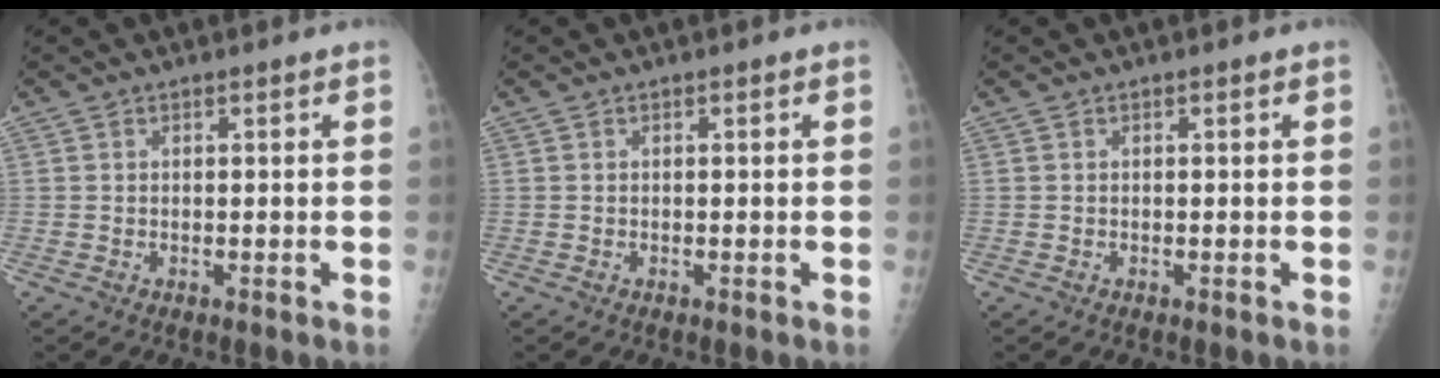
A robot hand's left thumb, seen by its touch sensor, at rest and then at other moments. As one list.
[{"total": 0.0}, {"total": 0.0}]